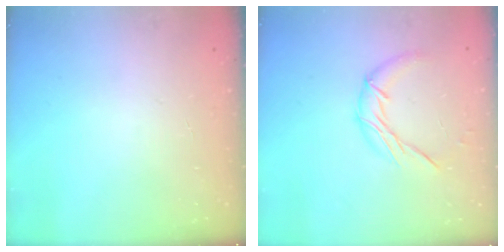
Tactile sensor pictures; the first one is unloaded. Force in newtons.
{"total": 9.4, "press": 9.4, "slide": 0.2}